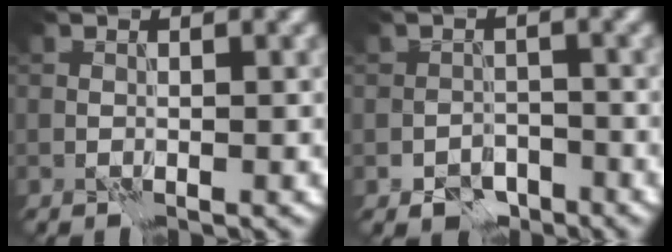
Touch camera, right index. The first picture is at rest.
{"total": 2.8, "force": [-1.8, 1.9, 1.0], "torque": [-0.012, -0.003, -0.035]}